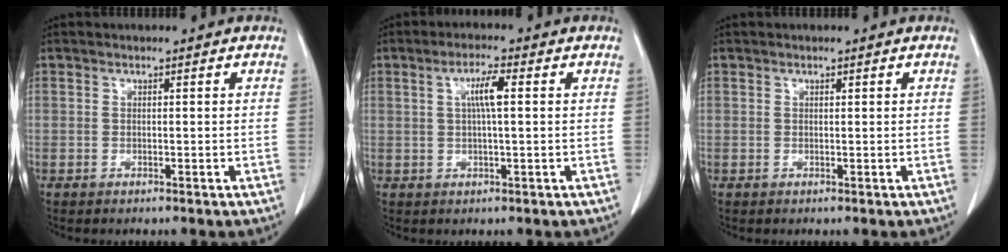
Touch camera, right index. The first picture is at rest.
{"total": 4.2, "force": [0.9, 0.3, 4.1], "torque": [-0.077, 0.004, 0.014]}
{"total": 0.0}